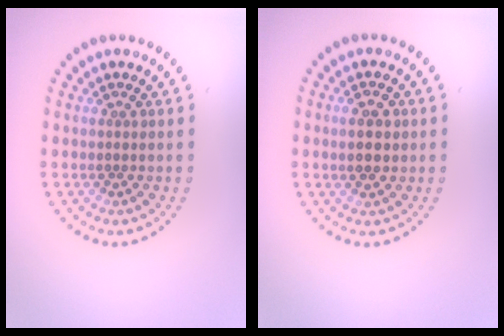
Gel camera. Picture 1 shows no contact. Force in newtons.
{"total": 2.5, "press": 2.5, "slide": 0.3}